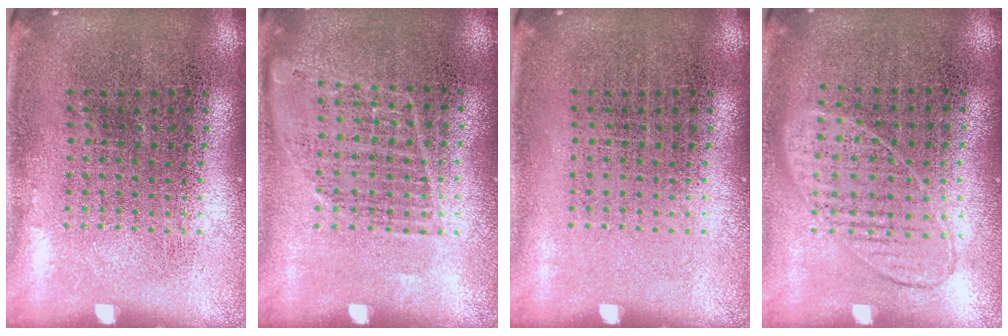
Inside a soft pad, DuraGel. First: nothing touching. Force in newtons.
{"total": 0.9, "press": 0.8, "slide": 0.2}
{"total": 0.0}
{"total": 0.9, "press": 0.9, "slide": 0.3}